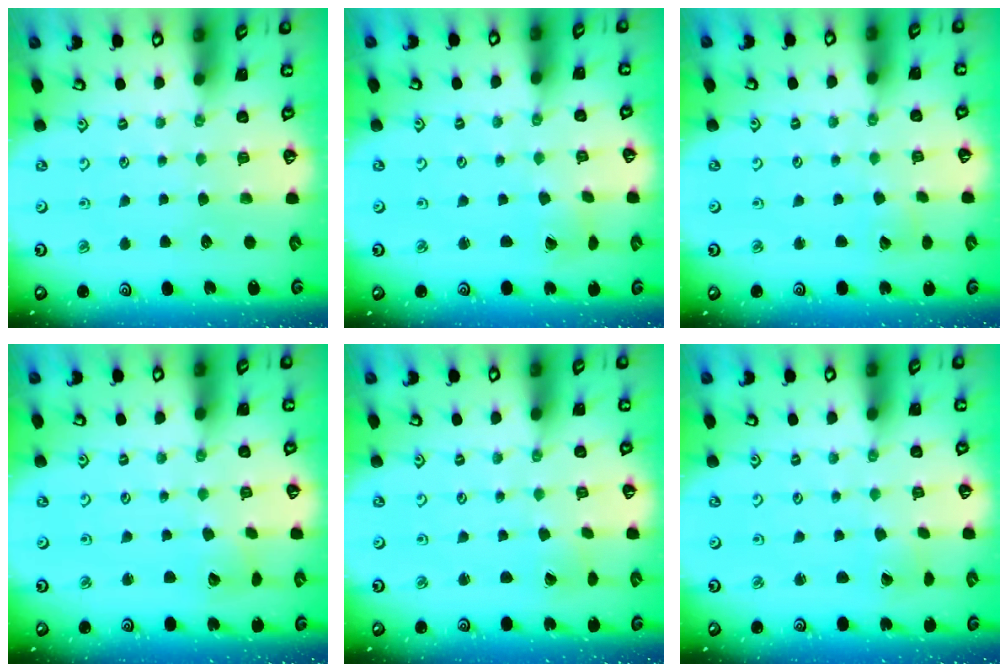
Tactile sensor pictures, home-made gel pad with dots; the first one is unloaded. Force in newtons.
{"total": 1.0, "press": 1.0, "slide": 0.1}
{"total": 2.7, "press": 2.7, "slide": 0.3}
{"total": 2.2, "press": 2.2, "slide": 0.3}
{"total": 0.6, "press": 0.6, "slide": 0.0}
{"total": 1.2, "press": 1.2, "slide": 0.4}